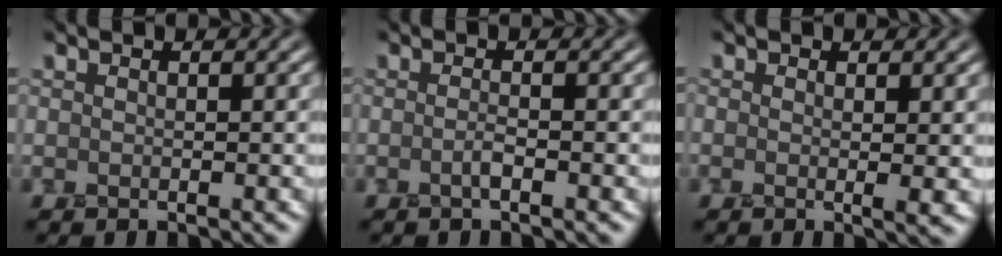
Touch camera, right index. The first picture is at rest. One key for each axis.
{"total": 1.0, "fx": -0.4, "fy": 0.2, "fz": 0.9, "tx": -0.016, "ty": 0.000, "tz": -0.009}
{"total": 1.4, "fx": 0.1, "fy": 0.2, "fz": 1.4, "tx": -0.019, "ty": -0.008, "tz": 0.001}